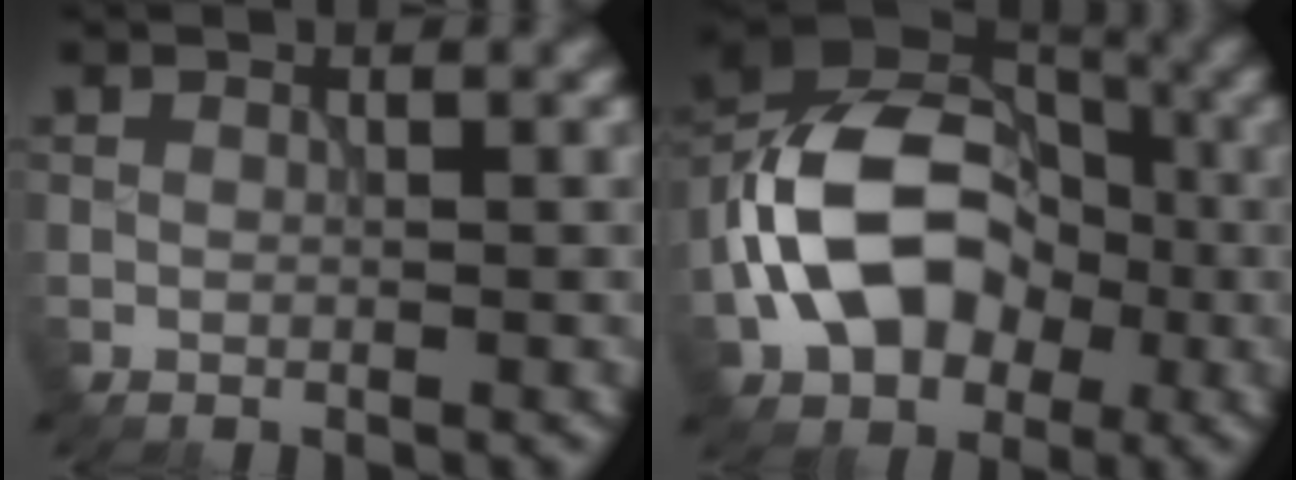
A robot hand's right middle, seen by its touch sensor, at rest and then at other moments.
{"total": 11.6, "force": [-2.8, 8.2, 7.8], "torque": [-0.139, 0.006, -0.063]}